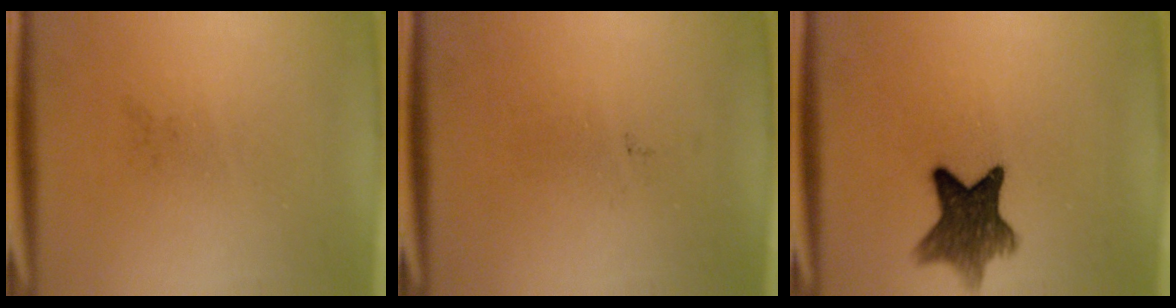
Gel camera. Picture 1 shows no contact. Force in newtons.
{"total": 0.0}
{"total": 9.1}